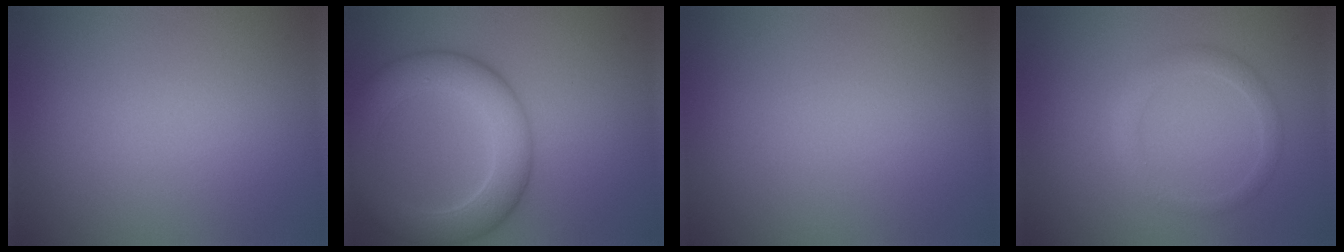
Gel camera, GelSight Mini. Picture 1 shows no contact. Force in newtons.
{"total": 7.0, "press": 7.0, "slide": 0.3}
{"total": 0.0}
{"total": 1.8, "press": 1.8, "slide": 0.1}